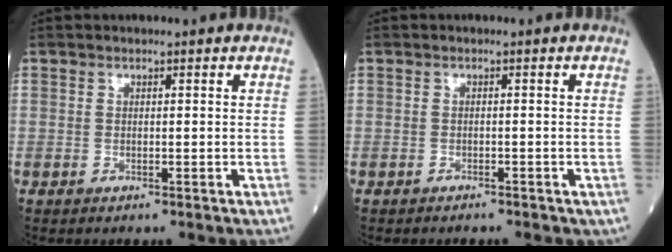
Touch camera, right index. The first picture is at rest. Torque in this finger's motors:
{"motor_torque": [0.47, -0.59, 0.01, 0.01]}